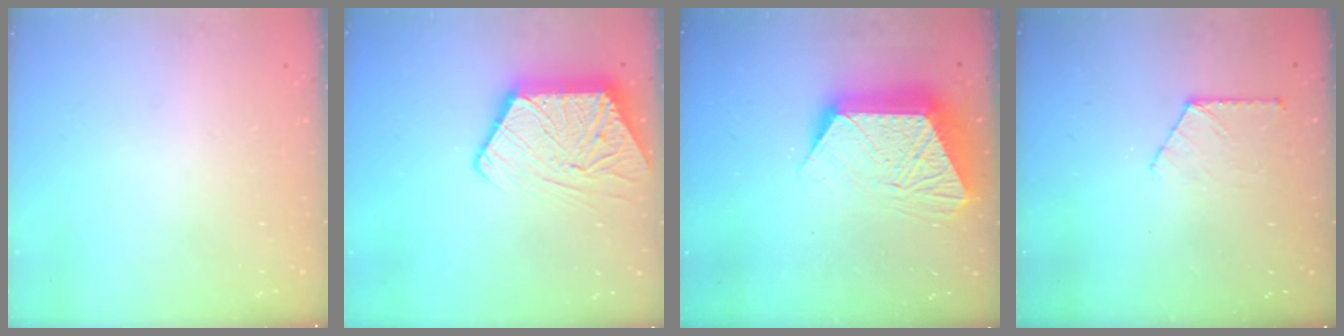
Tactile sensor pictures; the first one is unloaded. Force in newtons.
{"total": 13.3, "press": 13.3, "slide": 1.1}
{"total": 17.7, "press": 17.6, "slide": 1.6}
{"total": 4.9, "press": 4.9, "slide": 0.6}